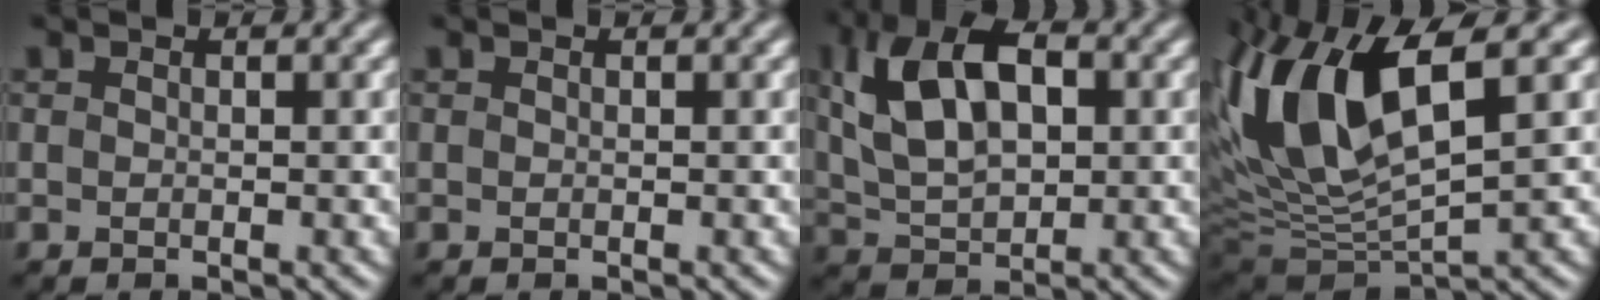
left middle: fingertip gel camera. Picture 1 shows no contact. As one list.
[{"total": 0.0}, {"total": 8.4, "force": [2.2, 4.7, 6.6], "torque": [-0.133, 0.020, 0.034]}, {"total": 11.5, "force": [3.5, 4.2, 10.1], "torque": [-0.216, 0.011, 0.067]}]